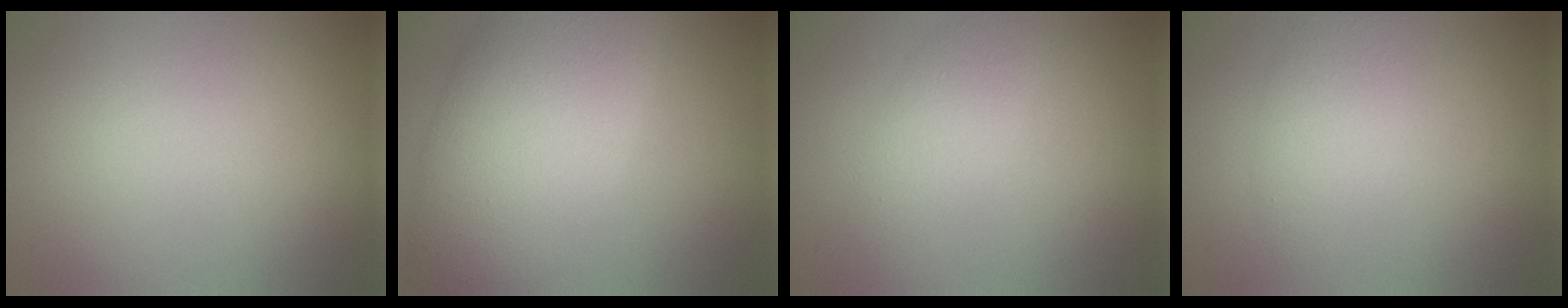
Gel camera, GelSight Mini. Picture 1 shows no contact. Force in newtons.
{"total": 11.0, "press": 10.9, "slide": 0.4}
{"total": 2.5, "press": 2.5, "slide": 0.0}
{"total": 2.7, "press": 2.7, "slide": 0.1}